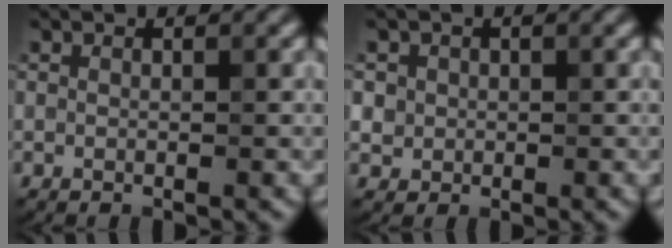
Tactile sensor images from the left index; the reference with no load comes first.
{"total": 1.7, "force": [0.3, 1.6, 0.3], "torque": [0.002, 0.000, 0.016]}